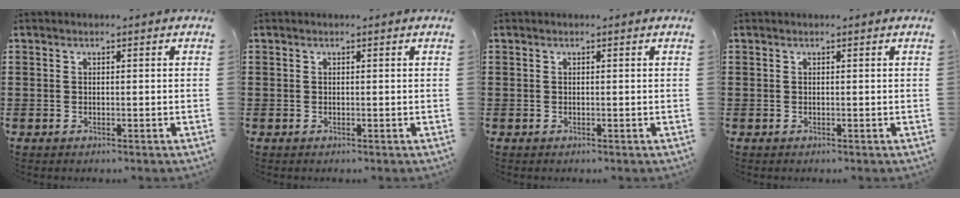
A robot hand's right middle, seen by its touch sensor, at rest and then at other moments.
{"total": 0.0}
{"total": 0.0}
{"total": 0.0}